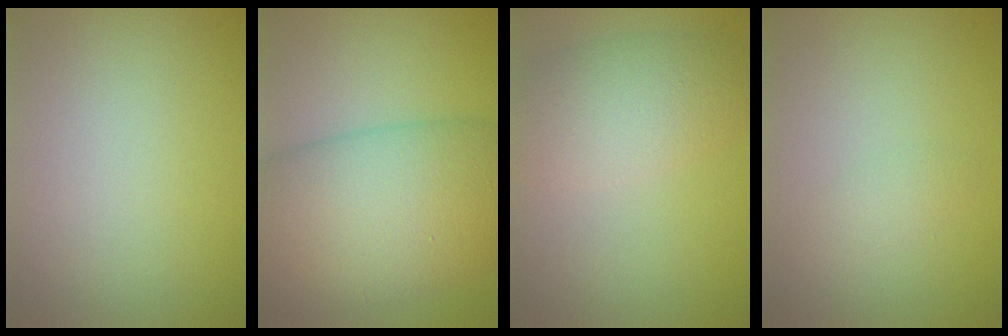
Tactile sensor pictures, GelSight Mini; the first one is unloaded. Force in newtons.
{"total": 12.1, "press": 12.1, "slide": 0.5}
{"total": 5.3, "press": 5.3, "slide": 0.1}
{"total": 1.0, "press": 1.0, "slide": 0.1}